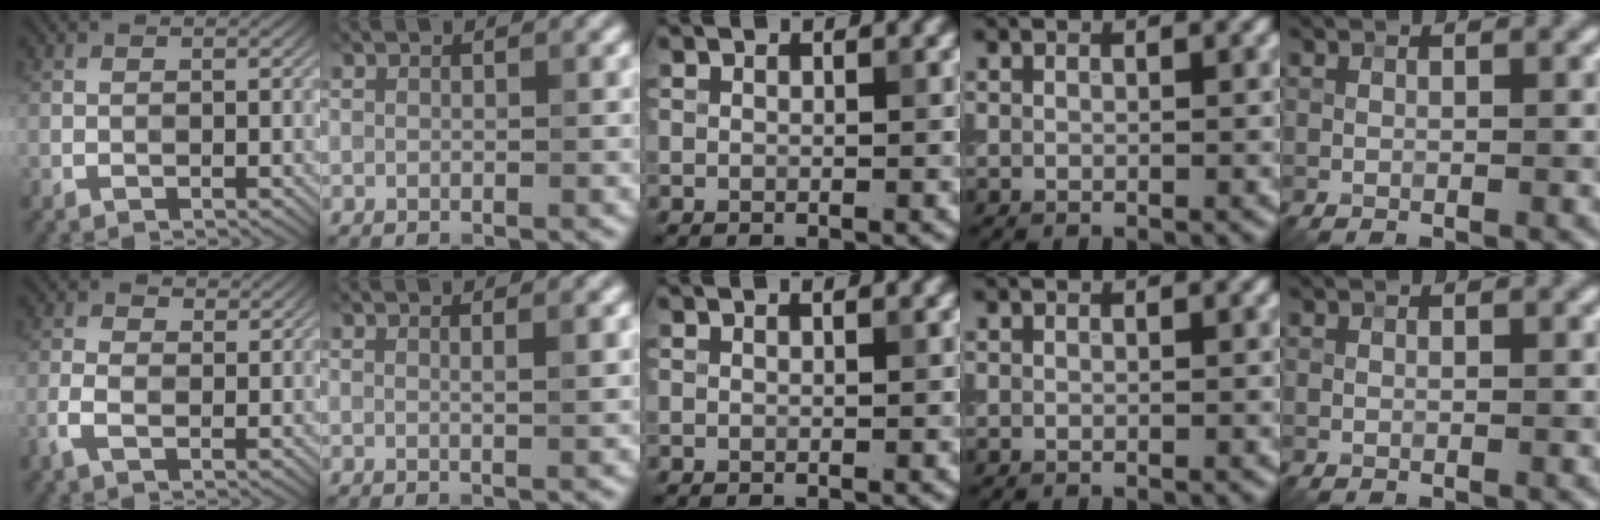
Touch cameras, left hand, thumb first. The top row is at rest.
{"thumb": {"total": 3.2, "force": [0.0, 1.9, 2.5], "torque": [-0.066, 0.005, -0.006]}, "index": {"total": 1.0, "force": [0.5, -0.1, 0.9], "torque": [-0.015, 0.003, 0.007]}}